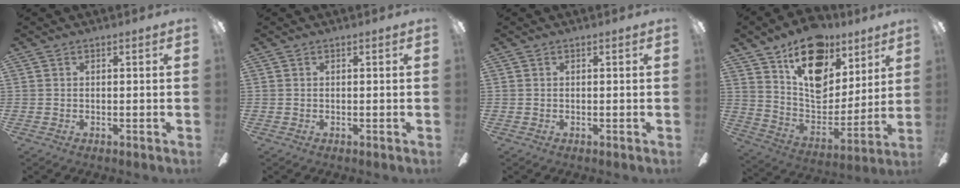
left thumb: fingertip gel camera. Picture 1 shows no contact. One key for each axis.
{"total": 0.0}
{"total": 0.0}
{"total": 20.0, "fx": 12.5, "fy": 12.0, "fz": 10.0, "tx": -0.153, "ty": -0.074, "tz": 0.224}